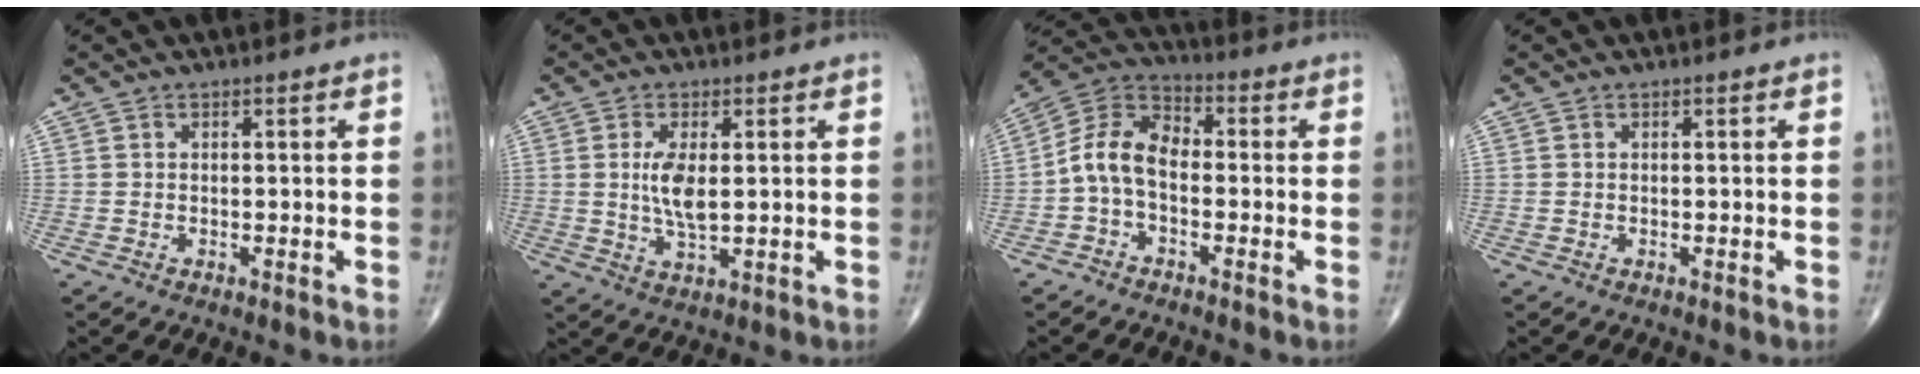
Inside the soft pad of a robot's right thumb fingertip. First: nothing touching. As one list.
[{"total": 6.0, "force": [0.8, 2.2, 5.5], "torque": [-0.111, -0.014, 0.019]}, {"total": 9.1, "force": [-1.6, 5.8, 6.9], "torque": [-0.120, 0.036, -0.046]}, {"total": 0.0}]